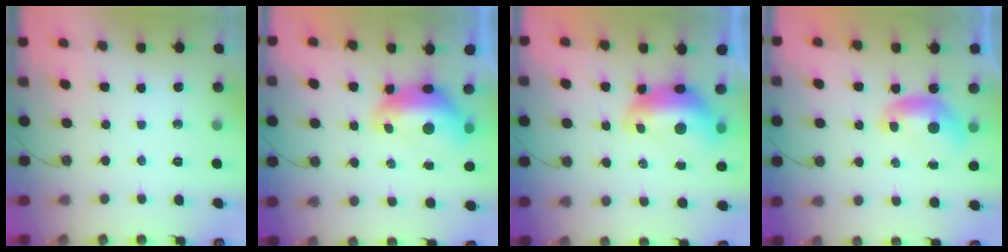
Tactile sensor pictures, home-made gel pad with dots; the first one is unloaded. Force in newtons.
{"total": 2.7, "press": 2.6, "slide": 0.7}
{"total": 2.7, "press": 2.6, "slide": 0.7}
{"total": 0.0}